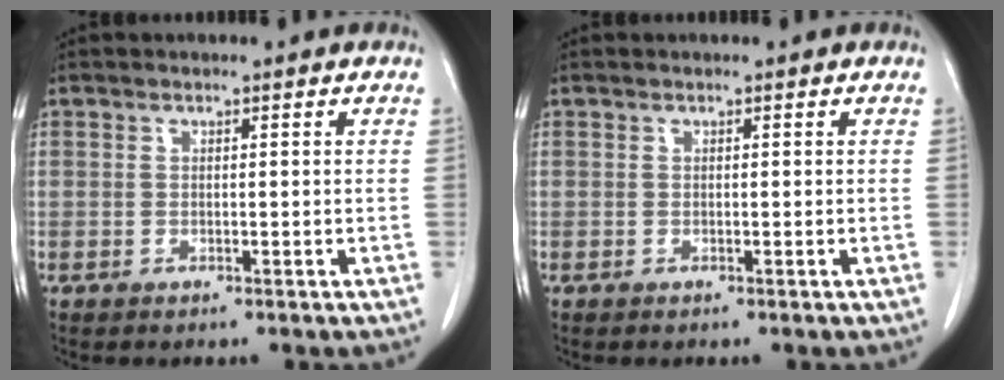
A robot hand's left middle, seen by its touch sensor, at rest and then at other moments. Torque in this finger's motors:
{"motor_torque": [-0.01, 0.01, -0.01, 0.00]}